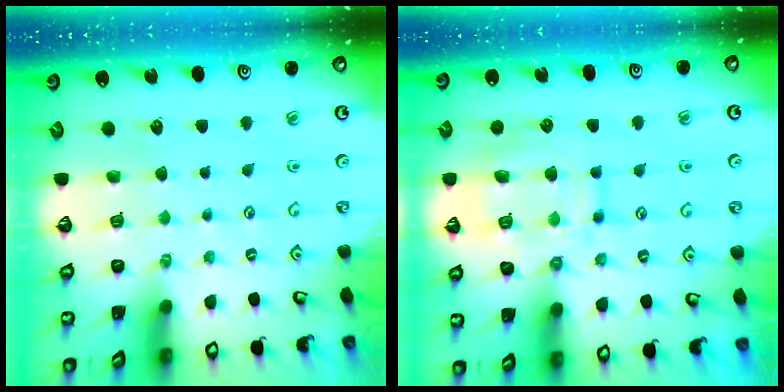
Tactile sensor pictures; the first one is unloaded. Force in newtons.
{"total": 13.4, "press": 13.4, "slide": 1.3}